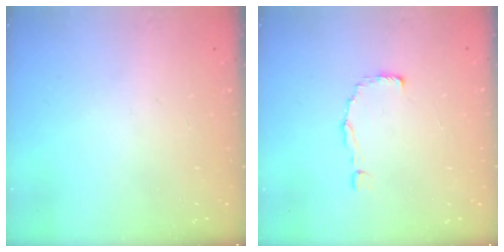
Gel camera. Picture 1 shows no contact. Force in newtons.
{"total": 2.5, "press": 2.5, "slide": 0.1}